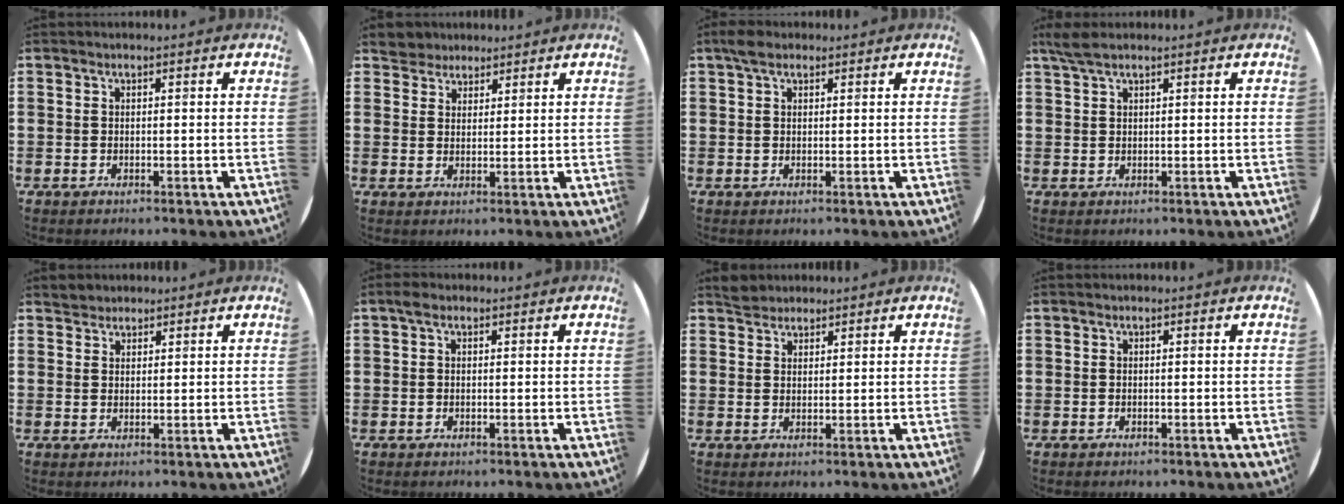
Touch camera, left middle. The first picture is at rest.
{"total": 3.4, "force": [3.1, 1.4, -0.3], "torque": [0.003, -0.003, 0.059]}
{"total": 2.0, "force": [1.4, 0.9, 1.0], "torque": [-0.023, 0.007, 0.025]}
{"total": 2.2, "force": [1.6, 0.4, 1.5], "torque": [-0.032, 0.004, 0.029]}
{"total": 1.8, "force": [1.7, 0.6, -0.2], "torque": [0.009, 0.000, 0.032]}
{"total": 1.0, "force": [0.5, 0.7, 0.5], "torque": [-0.004, 0.002, 0.008]}
{"total": 2.3, "force": [2.1, 0.8, -0.1], "torque": [0.005, 0.002, 0.041]}
{"total": 0.0}